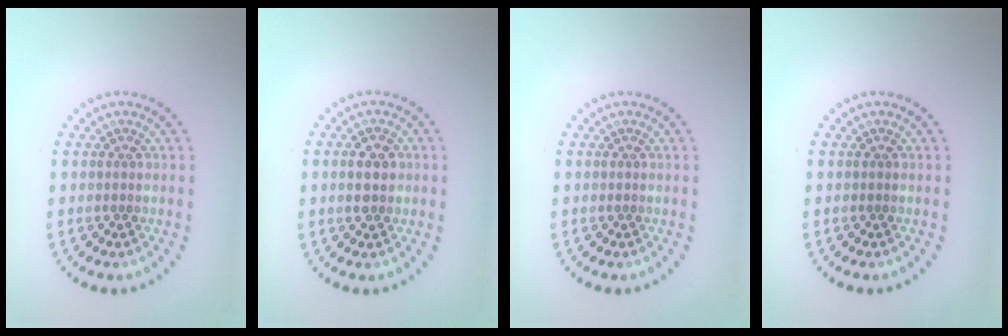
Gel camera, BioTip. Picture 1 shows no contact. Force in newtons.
{"total": 2.7, "press": 2.7, "slide": 0.1}
{"total": 0.0}
{"total": 0.0}